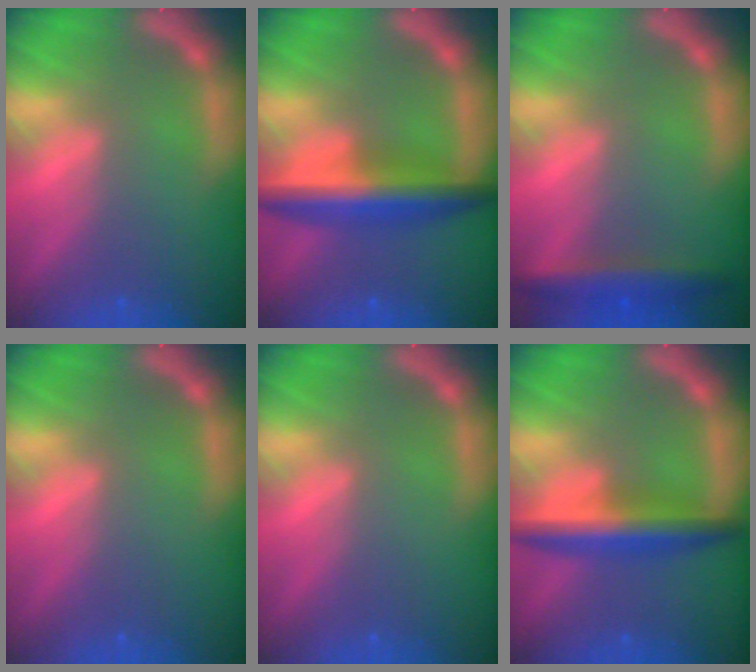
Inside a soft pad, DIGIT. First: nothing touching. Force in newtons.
{"total": 6.6}
{"total": 4.0}
{"total": 0.0}
{"total": 0.0}
{"total": 5.5}